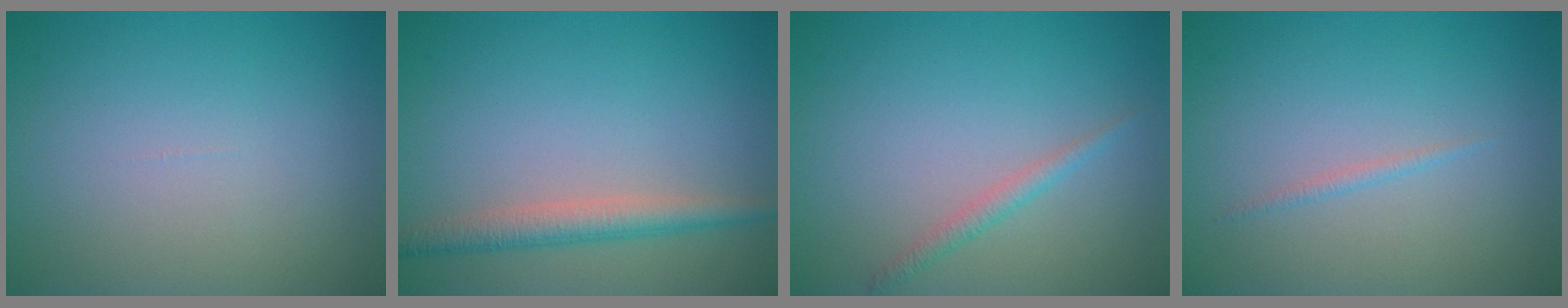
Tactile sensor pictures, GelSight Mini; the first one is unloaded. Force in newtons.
{"total": 3.0, "press": 3.0, "slide": 0.1}
{"total": 1.3, "press": 1.3, "slide": 0.1}
{"total": 0.6, "press": 0.6, "slide": 0.0}